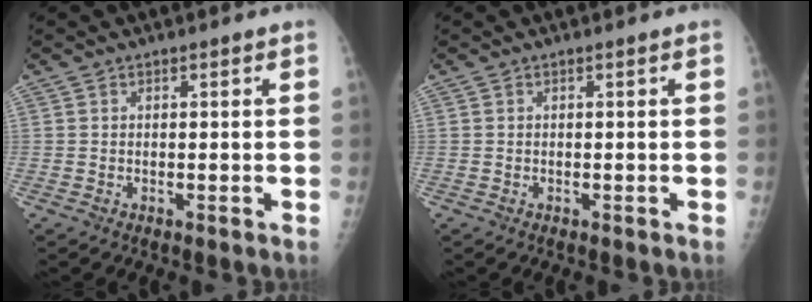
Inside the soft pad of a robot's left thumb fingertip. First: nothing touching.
{"total": 0.0}